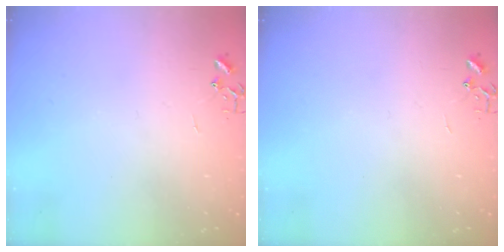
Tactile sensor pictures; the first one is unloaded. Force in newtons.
{"total": 0.0}